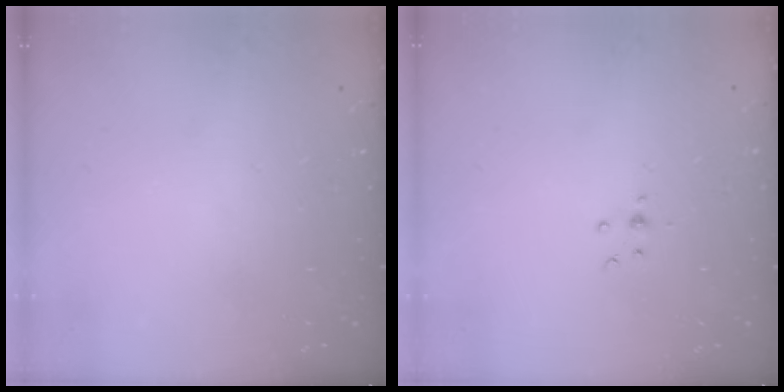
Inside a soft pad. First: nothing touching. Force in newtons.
{"total": 3.0, "press": 2.8, "slide": 0.9}